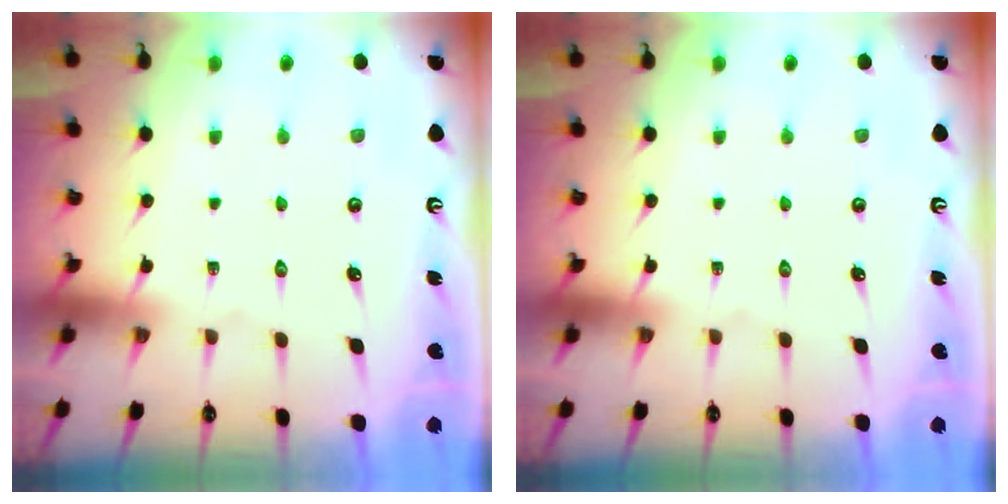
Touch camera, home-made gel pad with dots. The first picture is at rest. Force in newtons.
{"total": 0.0}